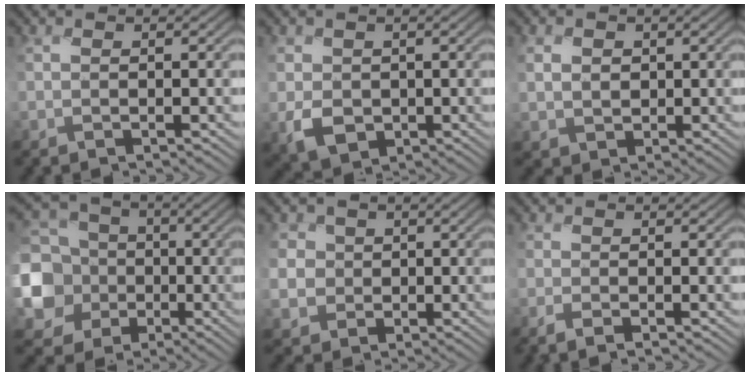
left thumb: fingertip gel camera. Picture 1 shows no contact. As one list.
[{"total": 3.5, "force": [-0.4, 3.2, 1.4], "torque": [-0.050, -0.015, -0.016]}, {"total": 2.7, "force": [0.1, 2.5, 0.8], "torque": [-0.035, -0.007, -0.001]}, {"total": 13.6, "force": [-2.9, 12.2, 5.2], "torque": [-0.202, -0.030, -0.087]}, {"total": 4.0, "force": [0.0, 4.0, 0.3], "torque": [-0.016, 0.001, -0.016]}, {"total": 1.3, "force": [-1.1, -0.5, -0.4], "torque": [0.011, 0.000, -0.028]}]